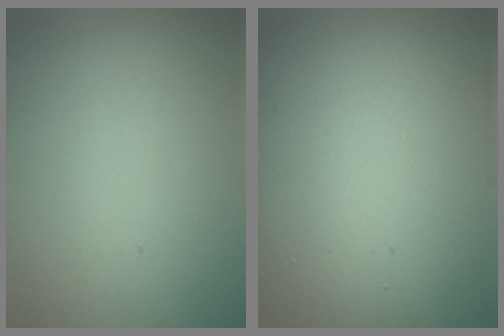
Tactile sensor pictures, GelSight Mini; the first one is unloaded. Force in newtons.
{"total": 18.4, "press": 18.4, "slide": 1.2}